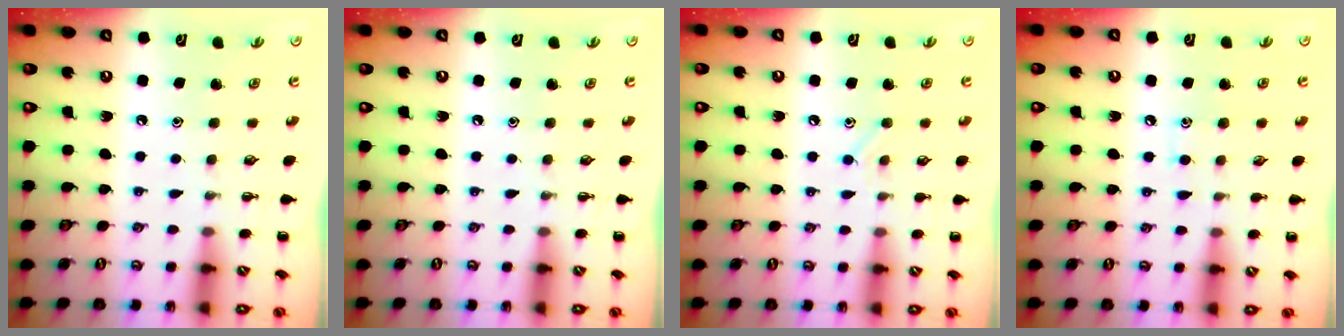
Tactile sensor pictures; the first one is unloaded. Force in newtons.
{"total": 0.0}
{"total": 7.1, "press": 6.9, "slide": 1.5}
{"total": 6.0, "press": 5.6, "slide": 2.1}